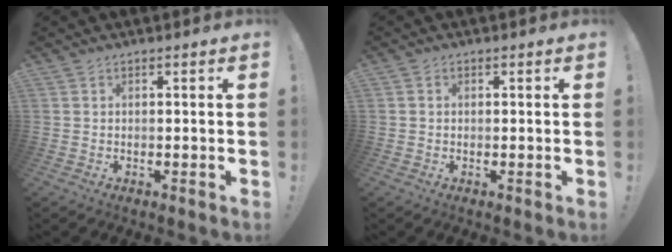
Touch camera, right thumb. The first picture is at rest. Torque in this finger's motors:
{"motor_torque": [-0.32, 0.02, 0.04, 0.01, 0.06]}